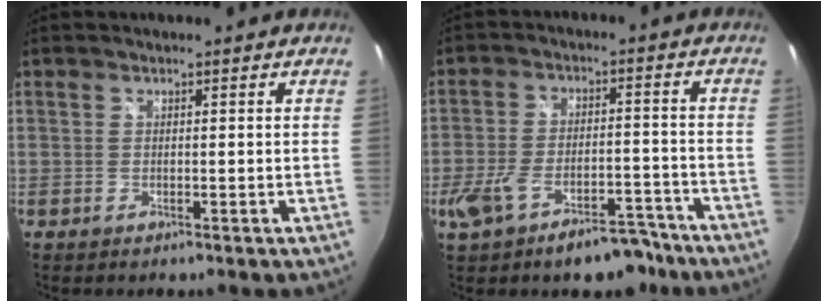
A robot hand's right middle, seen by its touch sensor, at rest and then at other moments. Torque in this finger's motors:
{"motor_torque": [1.39, -0.75, 0.17, 0.10]}